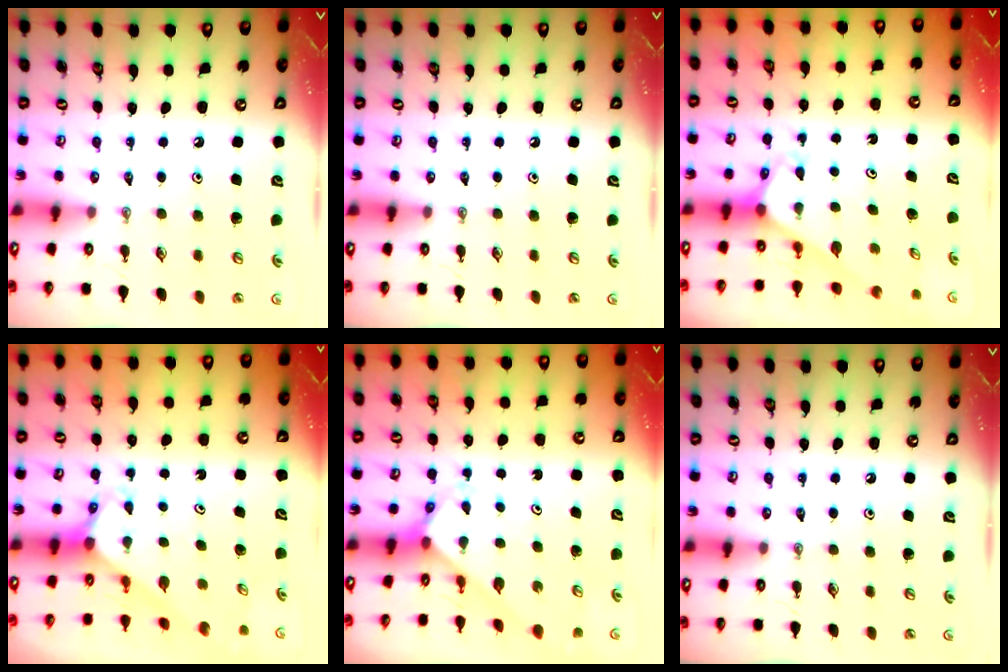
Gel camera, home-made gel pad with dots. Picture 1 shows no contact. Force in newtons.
{"total": 0.0}
{"total": 2.7, "press": 2.7, "slide": 0.2}
{"total": 3.2, "press": 3.2, "slide": 0.2}
{"total": 2.7, "press": 2.7, "slide": 0.2}
{"total": 0.0}